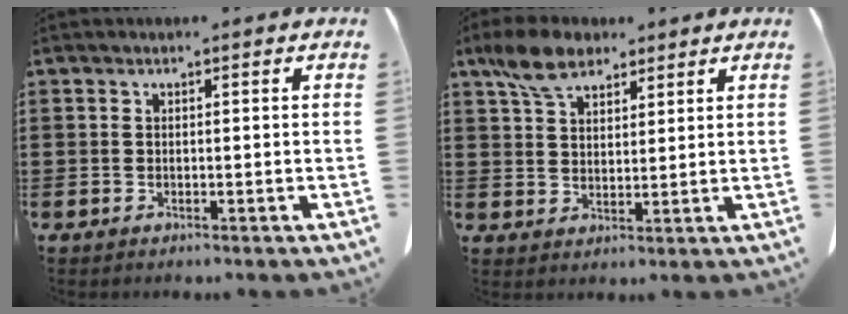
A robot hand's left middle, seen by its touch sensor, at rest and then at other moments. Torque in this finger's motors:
{"motor_torque": [1.08, 1.04, 0.32, 0.11]}